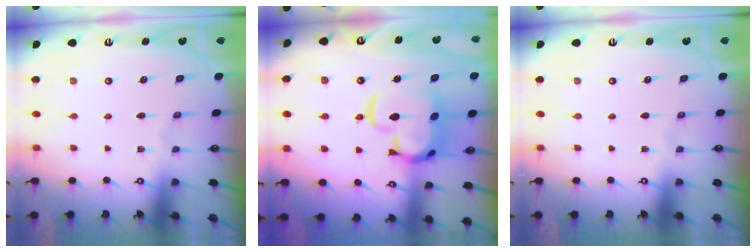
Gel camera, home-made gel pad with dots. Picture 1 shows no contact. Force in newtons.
{"total": 8.8, "press": 8.8, "slide": 1.2}
{"total": 0.0}